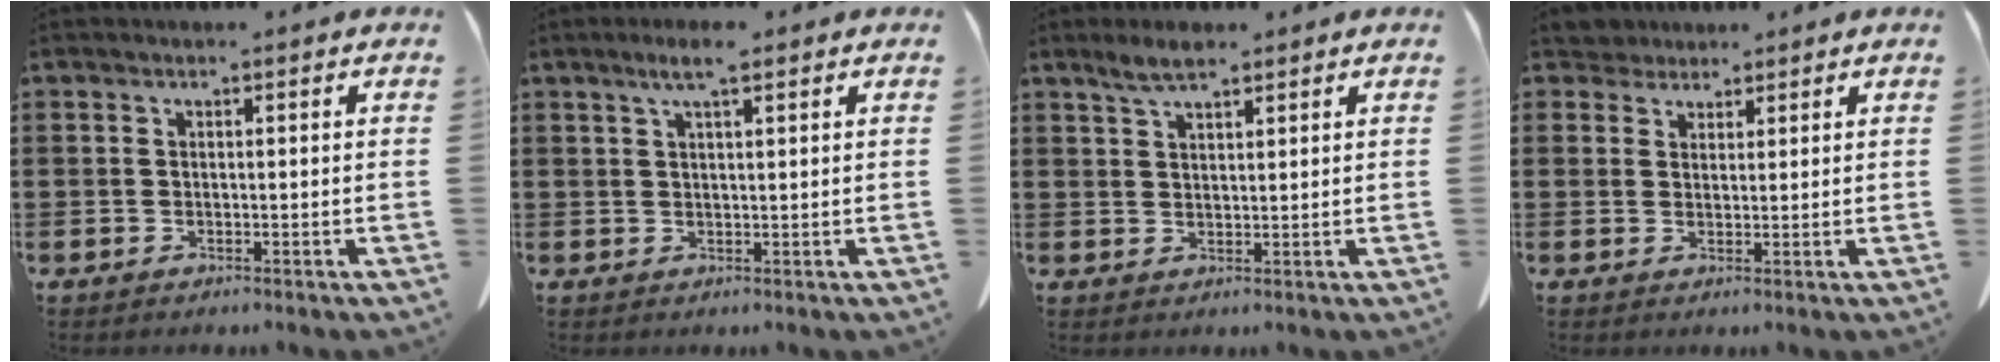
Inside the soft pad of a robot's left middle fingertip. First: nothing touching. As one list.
[{"total": 3.3, "force": [2.1, 0.4, 2.6], "torque": [-0.054, 0.003, 0.037]}, {"total": 3.3, "force": [2.6, 0.8, 2.0], "torque": [-0.044, 0.001, 0.048]}, {"total": 2.9, "force": [2.7, 1.0, 0.1], "torque": [-0.004, -0.005, 0.053]}]